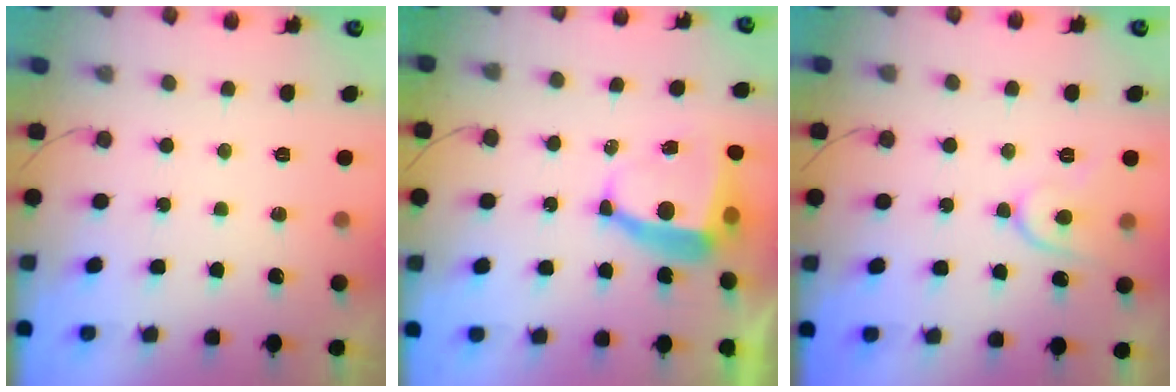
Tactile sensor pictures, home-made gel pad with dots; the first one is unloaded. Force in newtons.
{"total": 7.9, "press": 7.8, "slide": 0.5}
{"total": 8.8, "press": 8.7, "slide": 0.9}